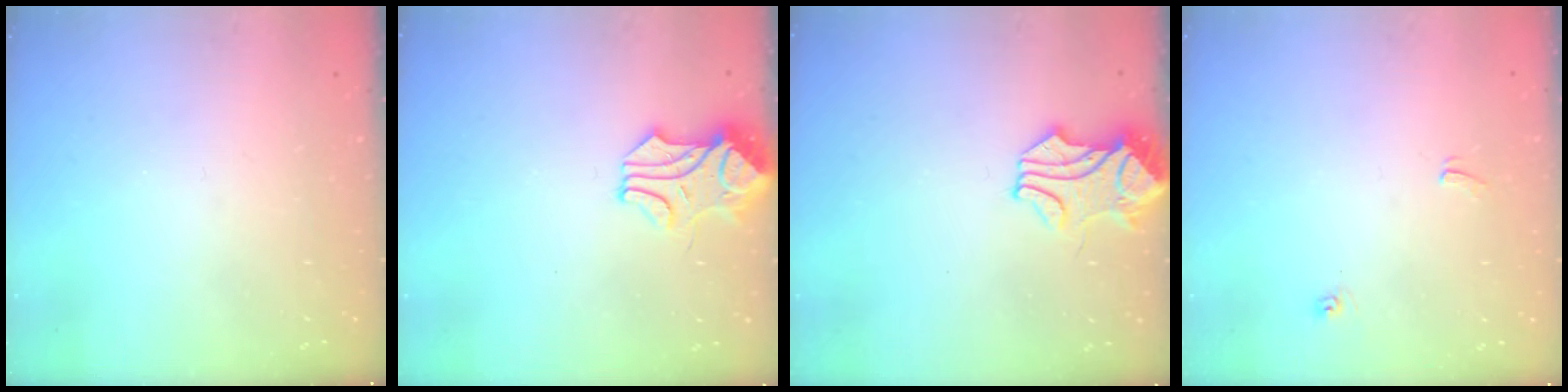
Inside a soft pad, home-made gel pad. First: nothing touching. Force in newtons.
{"total": 1.1, "press": 1.0, "slide": 0.3}
{"total": 1.9, "press": 1.8, "slide": 0.6}
{"total": 4.9, "press": 4.9, "slide": 0.1}